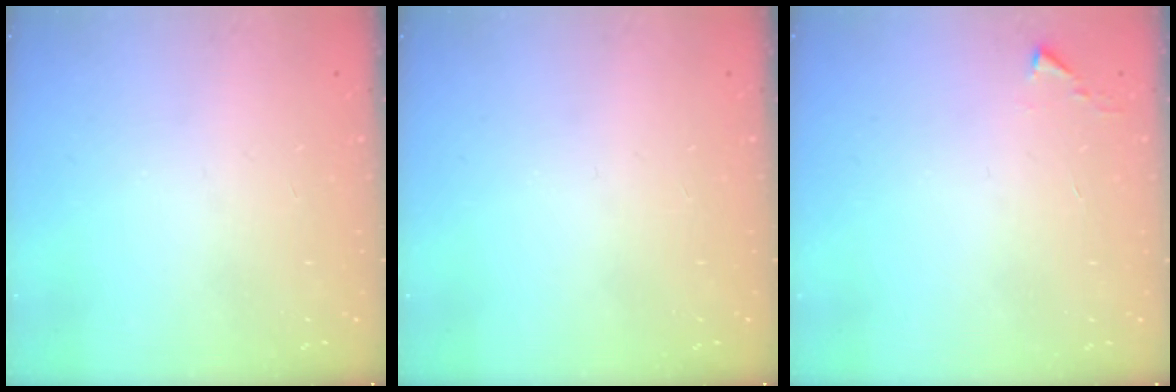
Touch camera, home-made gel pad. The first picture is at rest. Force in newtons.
{"total": 0.0}
{"total": 1.1, "press": 1.1, "slide": 0.1}